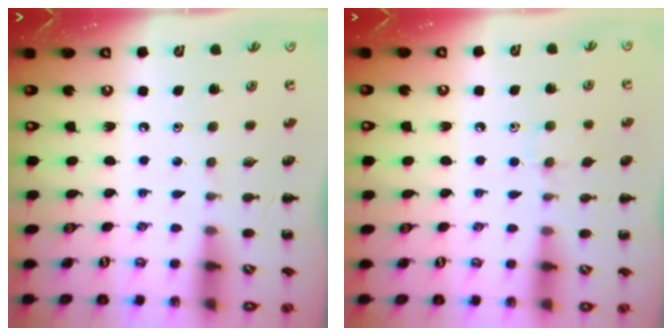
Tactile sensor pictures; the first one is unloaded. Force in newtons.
{"total": 5.9, "press": 5.6, "slide": 1.9}